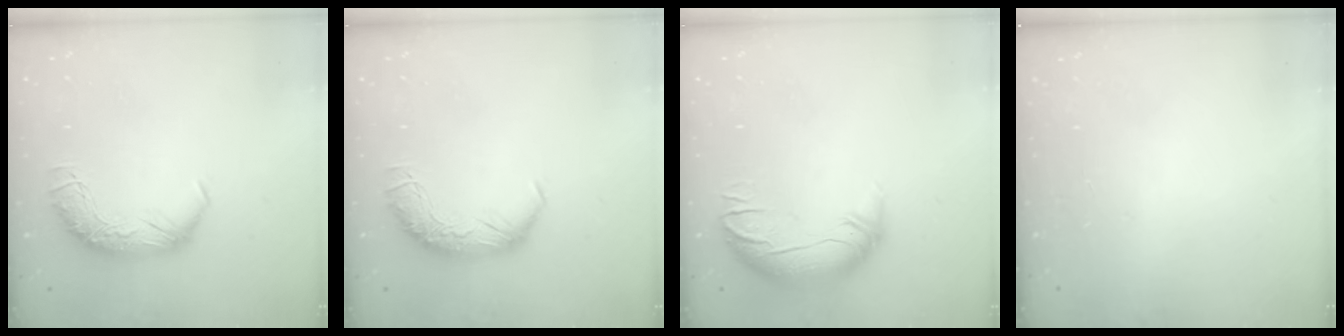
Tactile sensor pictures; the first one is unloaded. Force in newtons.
{"total": 0.0}
{"total": 3.0, "press": 1.0, "slide": 2.8}
{"total": 12.0, "press": 11.9, "slide": 0.4}